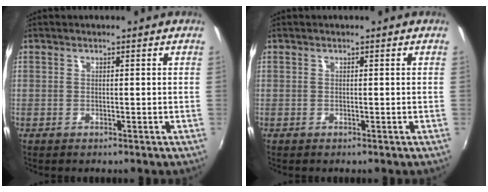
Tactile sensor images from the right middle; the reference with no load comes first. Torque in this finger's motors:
{"motor_torque": [0.05, -0.03, 0.01, 0.01]}